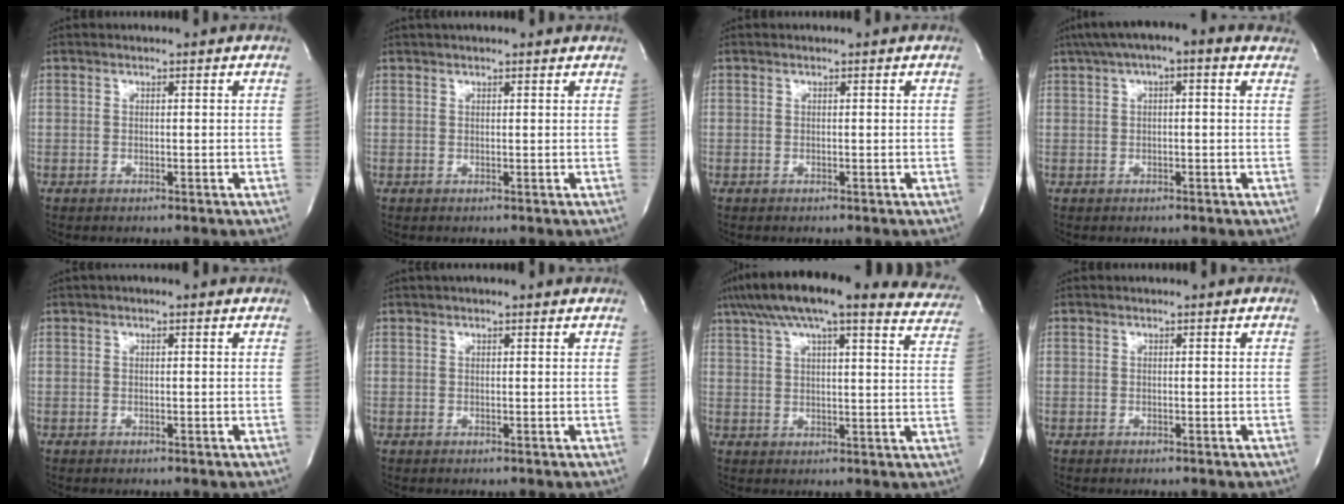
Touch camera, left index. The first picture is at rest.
{"total": 5.3, "force": [4.7, 0.7, 2.2], "torque": [-0.032, 0.032, 0.057]}
{"total": 0.0}
{"total": 9.0, "force": [5.6, 2.4, 6.6], "torque": [-0.106, 0.050, 0.074]}
{"total": 0.9, "force": [0.5, 0.3, 0.6], "torque": [-0.016, 0.012, 0.006]}
{"total": 2.8, "force": [2.4, 0.4, 1.4], "torque": [-0.021, 0.029, 0.031]}
{"total": 26.0, "force": [21.8, 5.4, 13.1], "torque": [-0.211, 0.010, 0.264]}
{"total": 0.0}